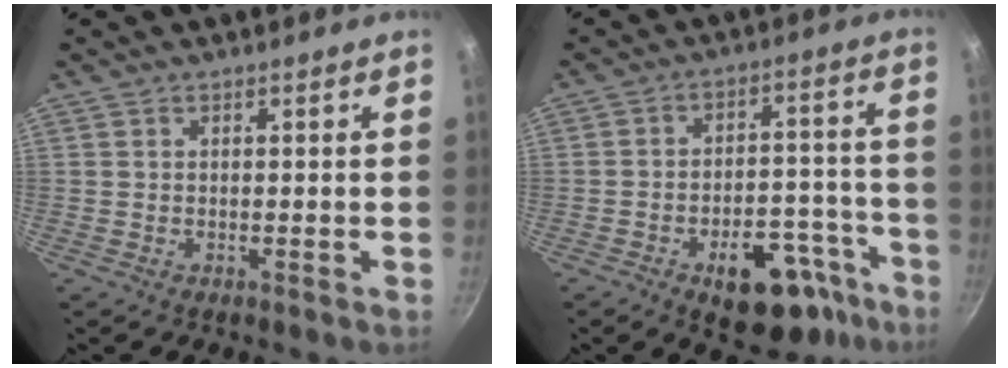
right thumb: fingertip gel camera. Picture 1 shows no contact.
{"total": 15.1, "force": [-8.7, 7.5, 9.8], "torque": [-0.107, 0.069, -0.117]}